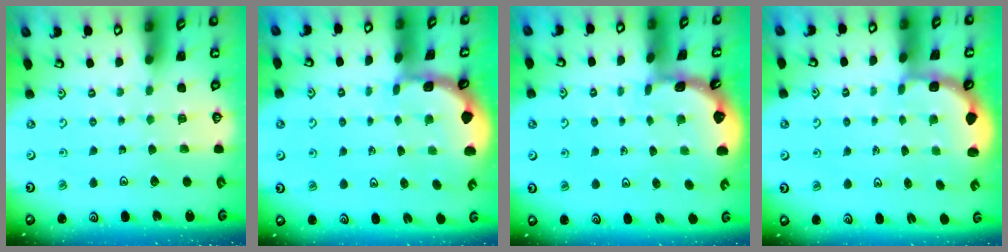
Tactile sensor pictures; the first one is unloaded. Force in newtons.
{"total": 1.5, "press": 1.5, "slide": 0.1}
{"total": 1.6, "press": 1.5, "slide": 0.1}
{"total": 2.4, "press": 1.7, "slide": 1.7}